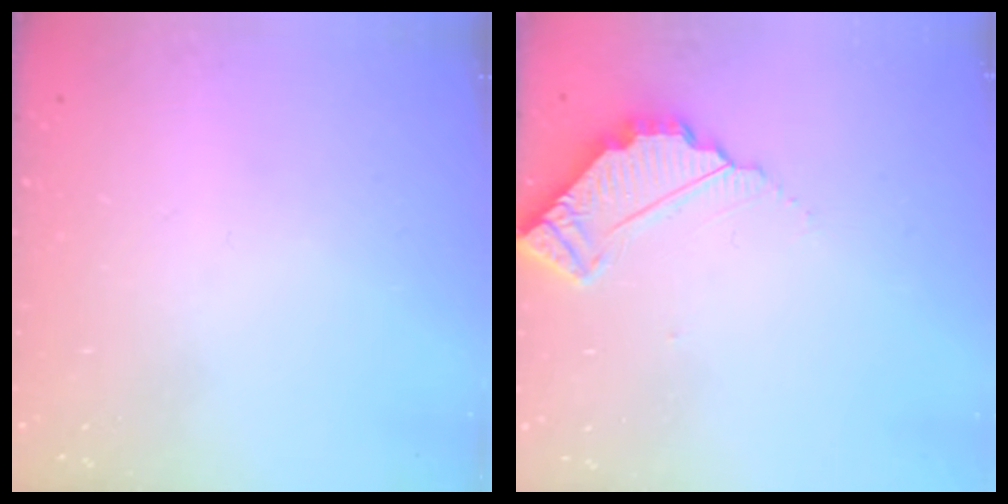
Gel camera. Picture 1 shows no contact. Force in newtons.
{"total": 4.7, "press": 4.7, "slide": 0.4}